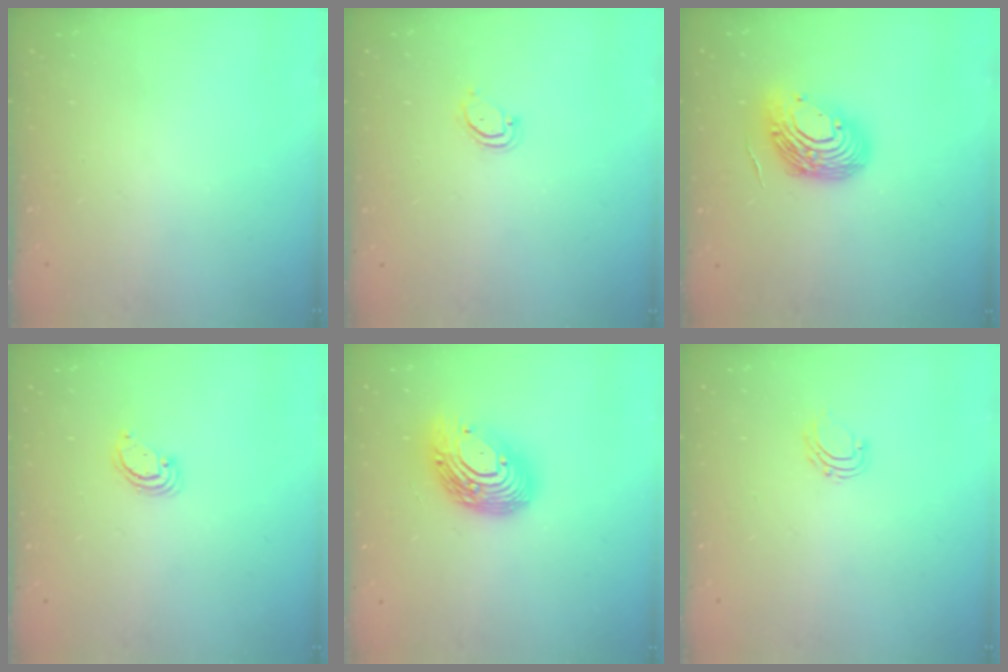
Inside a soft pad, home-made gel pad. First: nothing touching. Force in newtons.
{"total": 2.5, "press": 2.5, "slide": 0.1}
{"total": 13.3, "press": 13.1, "slide": 2.1}
{"total": 2.3, "press": 2.3, "slide": 0.1}
{"total": 16.4, "press": 16.4, "slide": 1.2}
{"total": 5.2, "press": 5.2, "slide": 0.4}